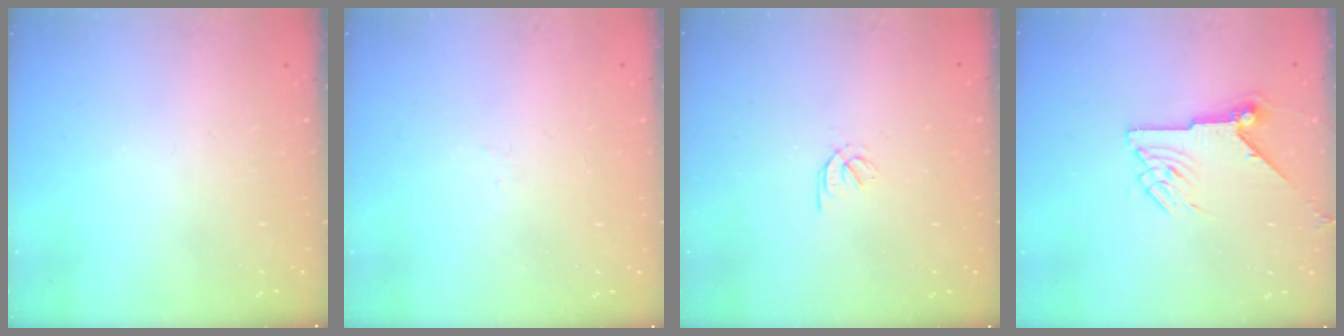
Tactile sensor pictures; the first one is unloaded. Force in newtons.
{"total": 1.6, "press": 1.5, "slide": 0.4}
{"total": 1.7, "press": 1.6, "slide": 0.6}
{"total": 7.7, "press": 7.7, "slide": 0.3}